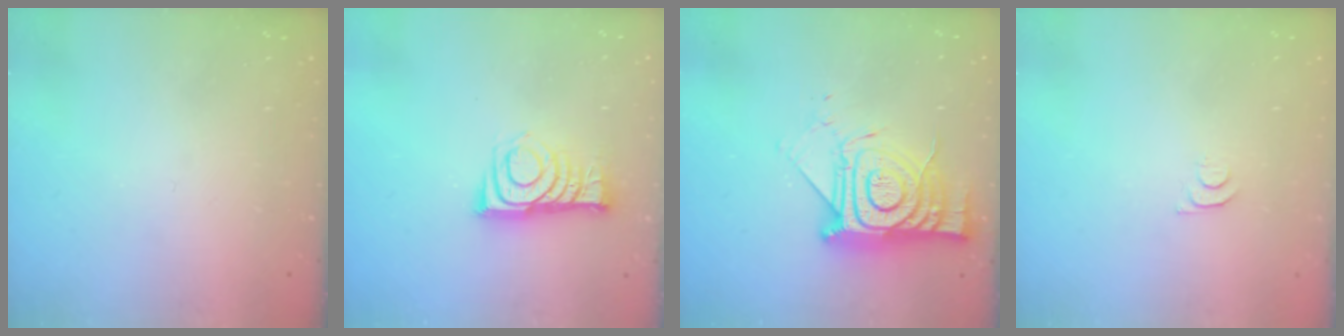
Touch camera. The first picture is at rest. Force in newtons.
{"total": 9.5, "press": 9.5, "slide": 0.3}
{"total": 16.3, "press": 16.2, "slide": 1.5}
{"total": 3.2, "press": 3.2, "slide": 0.4}